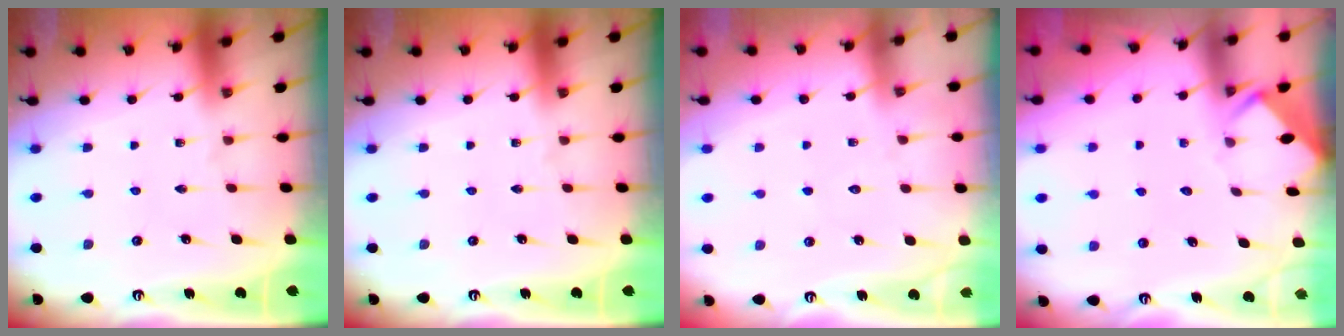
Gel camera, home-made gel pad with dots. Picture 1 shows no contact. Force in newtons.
{"total": 0.0}
{"total": 5.9, "press": 5.8, "slide": 0.7}
{"total": 4.1, "press": 4.1, "slide": 0.4}